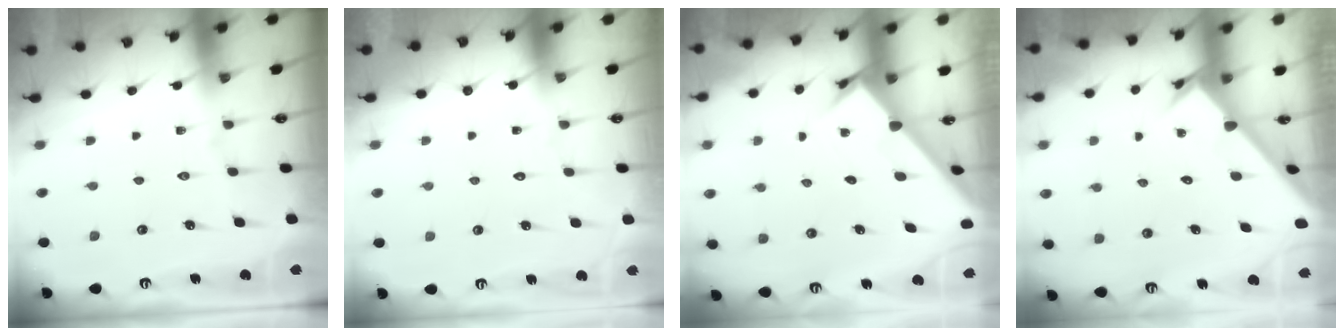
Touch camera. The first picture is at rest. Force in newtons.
{"total": 1.5, "press": 1.5, "slide": 0.0}
{"total": 2.1, "press": 2.1, "slide": 0.2}
{"total": 2.5, "press": 2.5, "slide": 0.2}